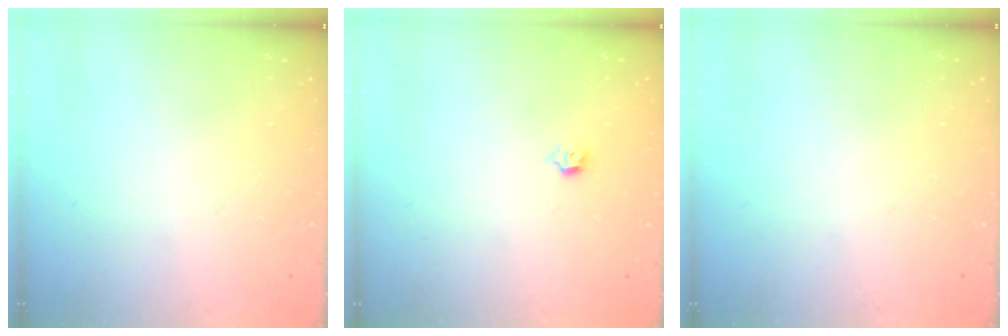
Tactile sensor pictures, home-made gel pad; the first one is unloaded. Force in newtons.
{"total": 2.8, "press": 2.7, "slide": 0.8}
{"total": 0.0}